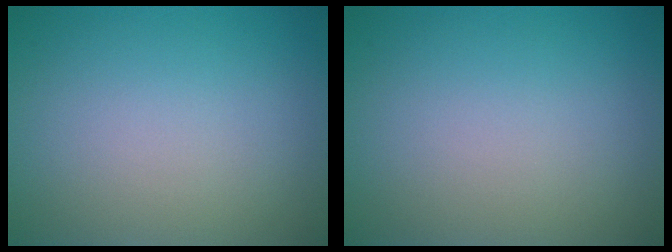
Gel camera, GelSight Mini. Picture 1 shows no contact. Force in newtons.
{"total": 0.0}